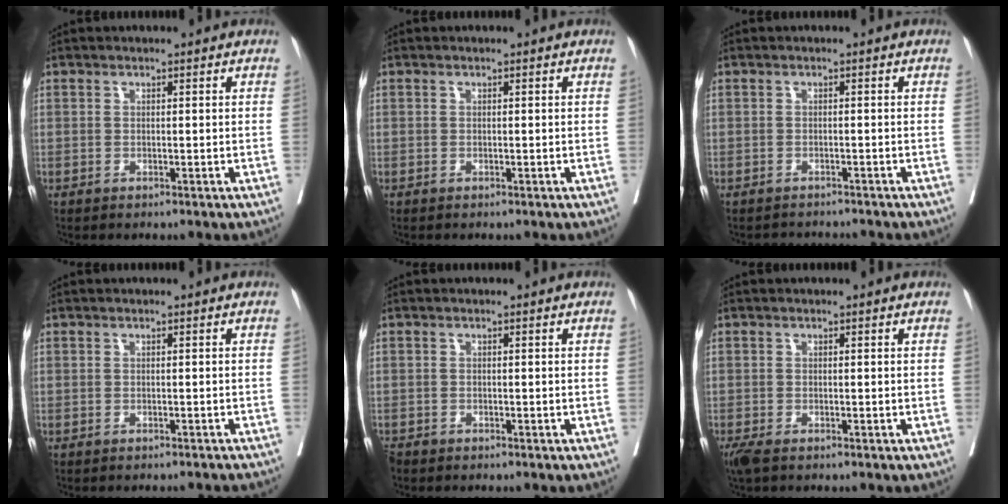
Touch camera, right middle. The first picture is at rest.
{"total": 0.0}
{"total": 3.2, "force": [-3.2, 0.4, 0.1], "torque": [0.006, -0.006, -0.042]}
{"total": 2.8, "force": [-2.8, 0.2, 0.5], "torque": [-0.011, -0.010, -0.029]}
{"total": 1.3, "force": [-1.1, 0.6, 0.3], "torque": [-0.008, -0.002, -0.020]}
{"total": 2.5, "force": [-1.8, 0.8, 1.5], "torque": [-0.036, -0.012, -0.032]}